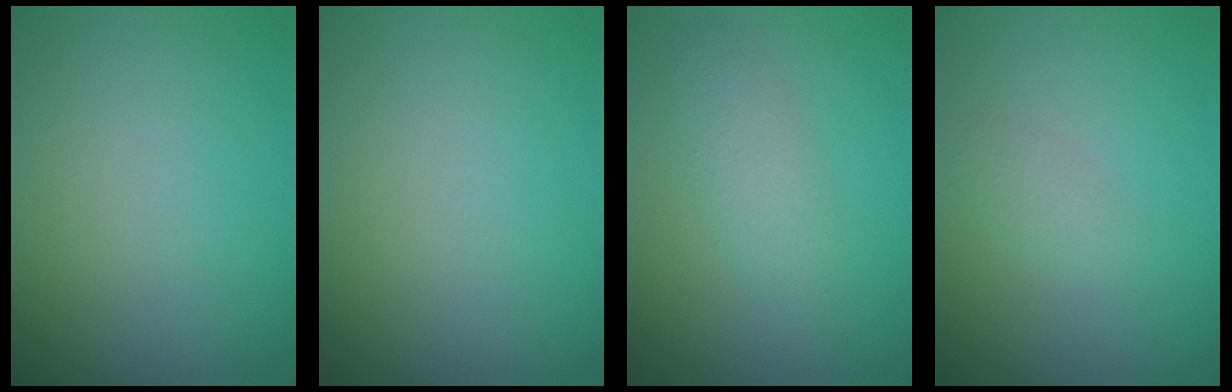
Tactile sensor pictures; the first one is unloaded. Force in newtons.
{"total": 0.0}
{"total": 2.4, "press": 2.4, "slide": 0.1}
{"total": 1.2, "press": 1.2, "slide": 0.1}